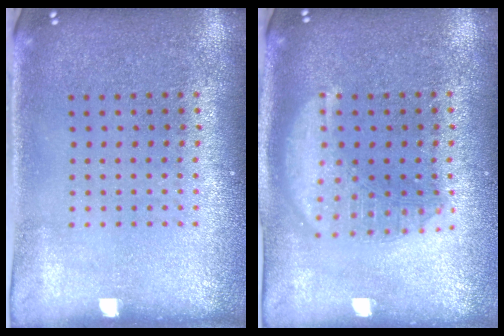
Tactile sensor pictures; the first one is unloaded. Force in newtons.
{"total": 2.4, "press": 2.4, "slide": 0.3}